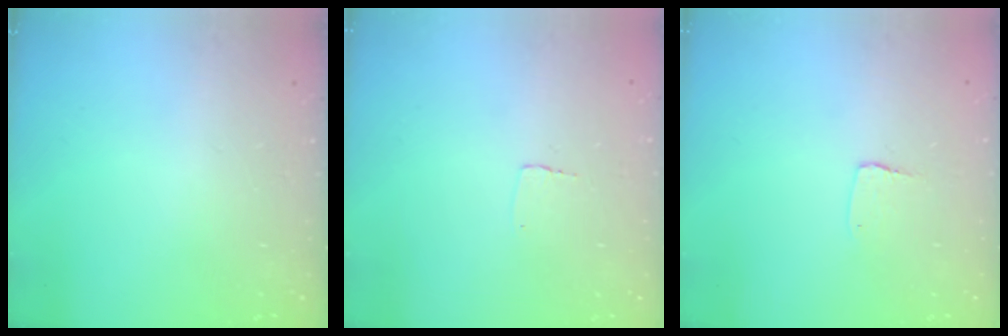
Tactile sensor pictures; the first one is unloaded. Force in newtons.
{"total": 2.3, "press": 2.3, "slide": 0.1}
{"total": 3.5, "press": 3.4, "slide": 0.3}